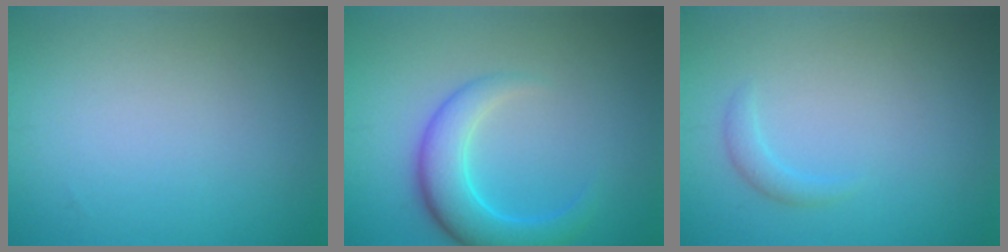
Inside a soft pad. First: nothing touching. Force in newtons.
{"total": 4.8, "press": 4.7, "slide": 0.2}
{"total": 1.1, "press": 1.1, "slide": 0.1}